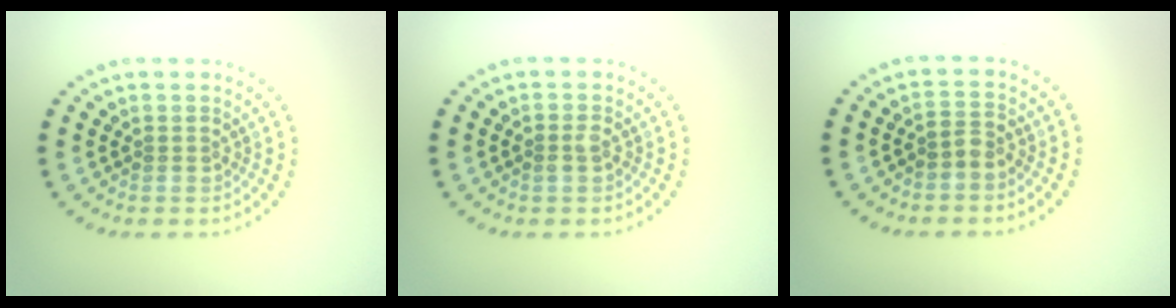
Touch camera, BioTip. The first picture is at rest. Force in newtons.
{"total": 1.0, "press": 1.0, "slide": 0.0}
{"total": 1.5, "press": 1.2, "slide": 0.9}